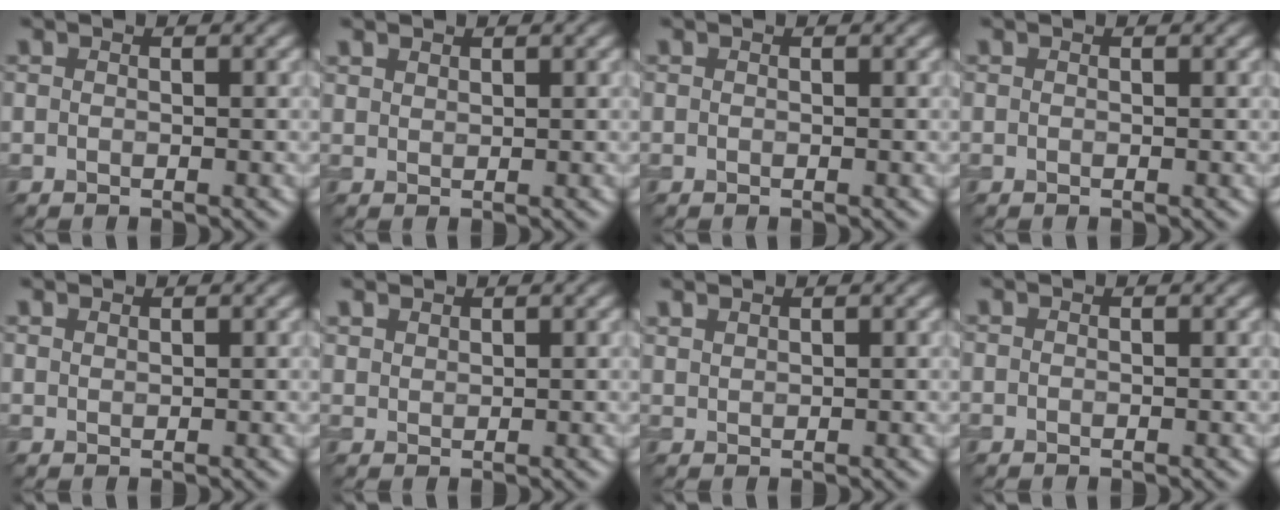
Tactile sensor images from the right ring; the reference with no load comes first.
{"total": 1.1, "force": [1.0, 0.4, 0.2], "torque": [-0.008, 0.000, 0.023]}
{"total": 0.0}
{"total": 0.0}
{"total": 0.7, "force": [0.7, 0.2, 0.1], "torque": [-0.003, 0.000, 0.016]}
{"total": 1.5, "force": [1.3, 0.8, 0.3], "torque": [-0.011, 0.001, 0.034]}
{"total": 1.2, "force": [1.1, 0.3, 0.3], "torque": [-0.009, 0.001, 0.026]}
{"total": 0.0}